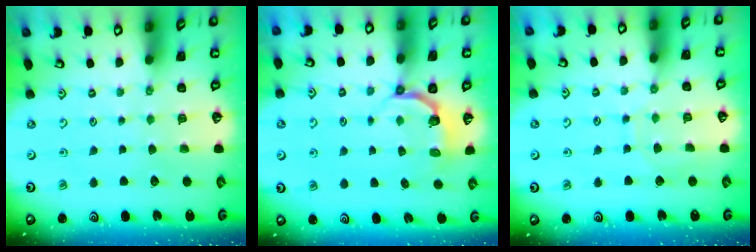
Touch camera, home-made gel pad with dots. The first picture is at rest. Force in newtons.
{"total": 4.1, "press": 2.4, "slide": 3.3}
{"total": 4.6, "press": 4.5, "slide": 0.5}